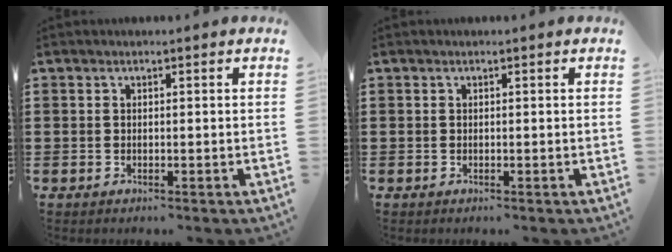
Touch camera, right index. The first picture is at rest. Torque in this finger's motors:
{"motor_torque": [1.07, 1.07, 0.00, 0.00]}